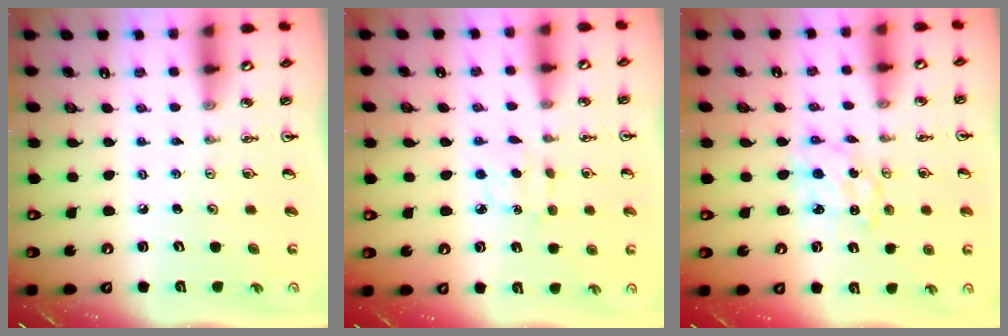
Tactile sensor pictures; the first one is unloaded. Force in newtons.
{"total": 4.2, "press": 4.2, "slide": 0.5}
{"total": 2.6, "press": 2.6, "slide": 0.3}